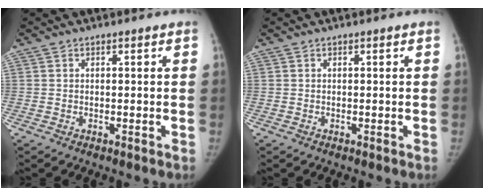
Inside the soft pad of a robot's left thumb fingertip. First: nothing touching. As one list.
[{"total": 0.0}]